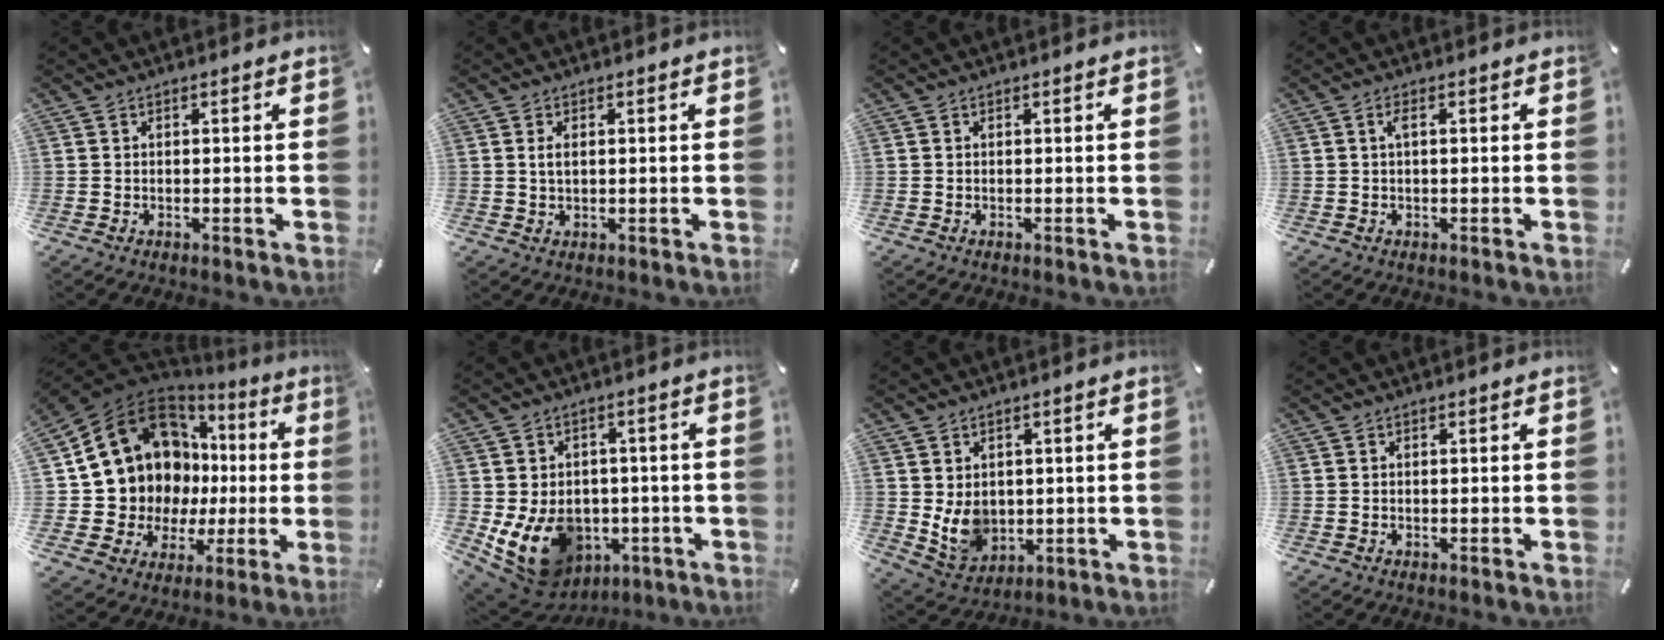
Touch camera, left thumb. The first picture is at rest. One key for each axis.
{"total": 2.1, "fx": 0.5, "fy": 1.1, "fz": 1.7, "tx": -0.037, "ty": 0.004, "tz": 0.007}
{"total": 0.0}
{"total": 2.1, "fx": 0.2, "fy": 0.8, "fz": 1.9, "tx": -0.038, "ty": 0.005, "tz": 0.002}
{"total": 18.5, "fx": 6.2, "fy": 15.3, "fz": 8.4, "tx": -0.172, "ty": -0.055, "tz": 0.145}
{"total": 13.1, "fx": -2.8, "fy": 10.9, "fz": 6.7, "tx": -0.138, "ty": 0.001, "tz": -0.040}
{"total": 8.0, "fx": 1.2, "fy": 6.9, "fz": 3.9, "tx": -0.091, "ty": -0.015, "tz": 0.022}
{"total": 0.0}